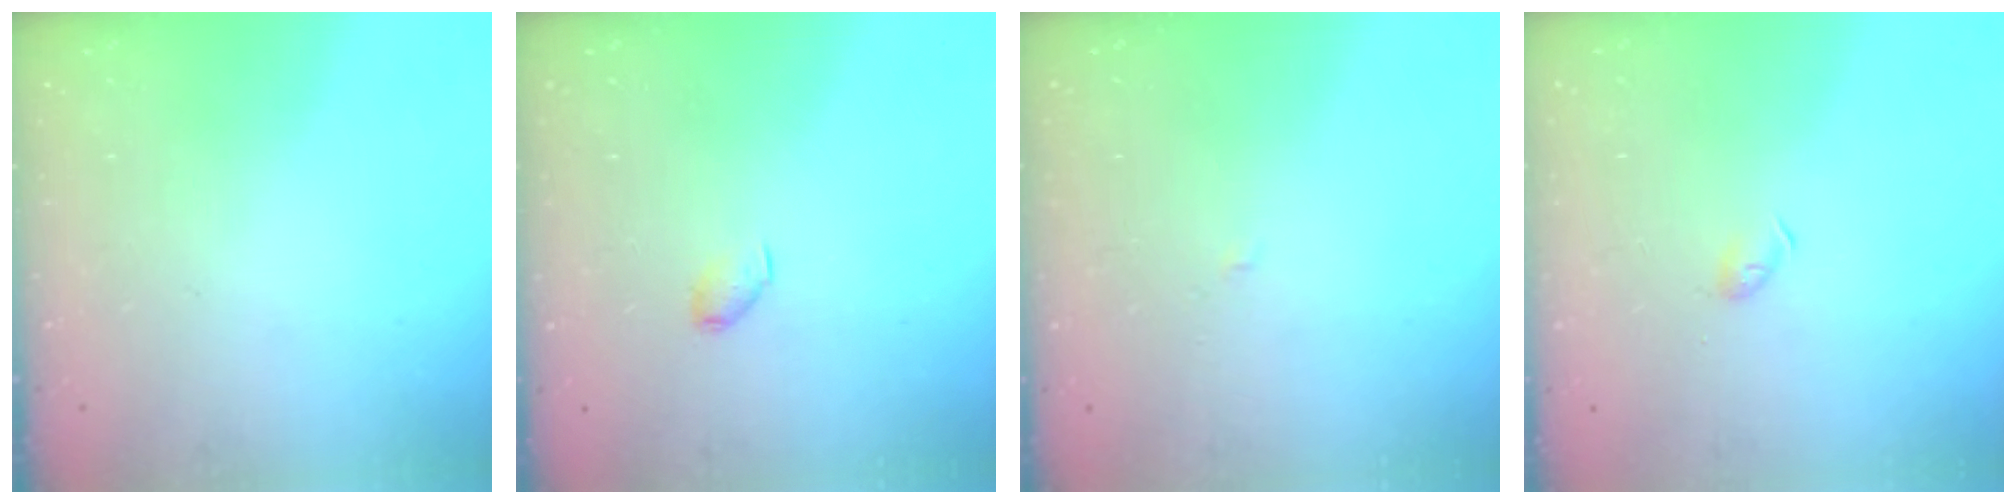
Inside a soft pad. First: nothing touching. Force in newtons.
{"total": 3.1, "press": 3.1, "slide": 0.5}
{"total": 1.9, "press": 1.9, "slide": 0.3}
{"total": 2.9, "press": 2.9, "slide": 0.6}